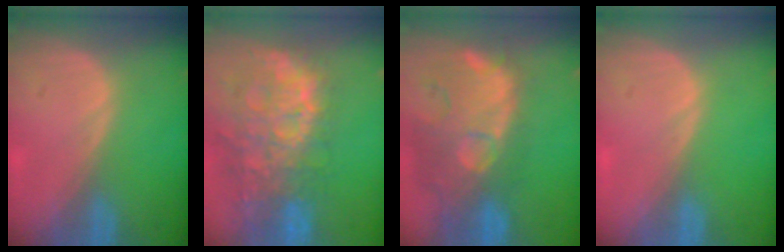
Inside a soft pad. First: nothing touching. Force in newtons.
{"total": 13.7, "press": 11.2, "slide": 7.9}
{"total": 14.0, "press": 11.5, "slide": 8.1}
{"total": 0.0}